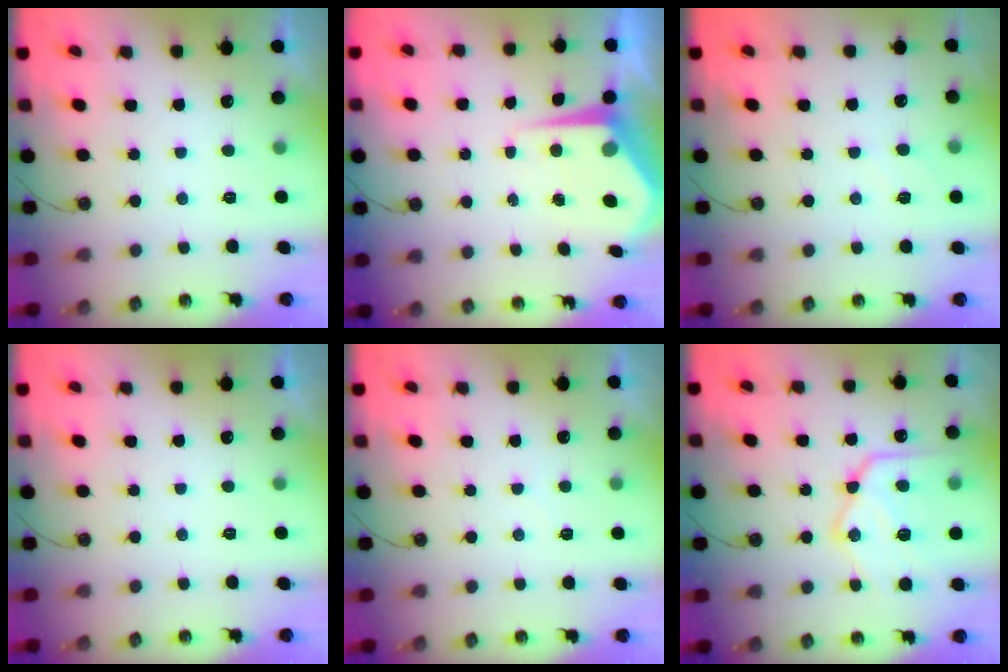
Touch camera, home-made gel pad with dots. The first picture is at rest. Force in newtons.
{"total": 7.3, "press": 7.3, "slide": 0.5}
{"total": 5.1, "press": 5.0, "slide": 0.7}
{"total": 0.0}
{"total": 3.9, "press": 3.8, "slide": 0.5}
{"total": 18.7, "press": 18.7, "slide": 1.1}